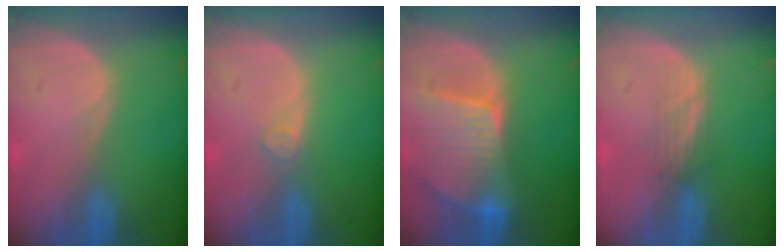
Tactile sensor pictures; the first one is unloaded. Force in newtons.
{"total": 1.5, "press": 1.5, "slide": 0.2}
{"total": 9.4, "press": 8.3, "slide": 4.5}
{"total": 2.1, "press": 2.1, "slide": 0.2}